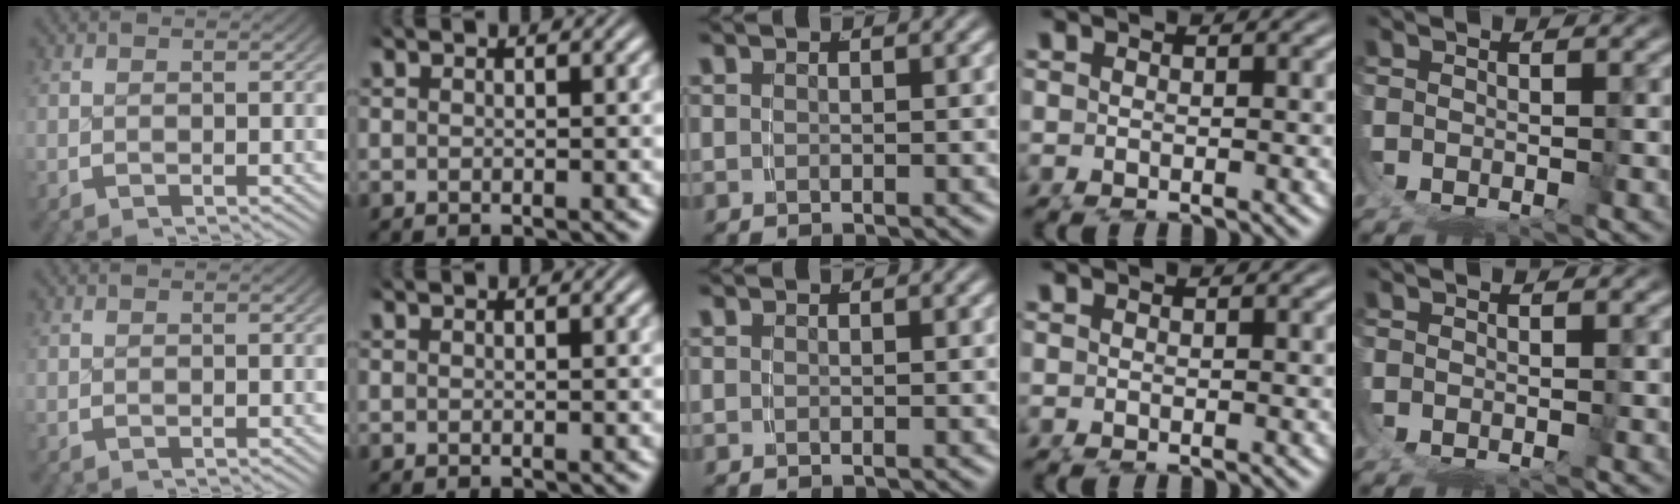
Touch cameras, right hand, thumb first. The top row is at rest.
{}